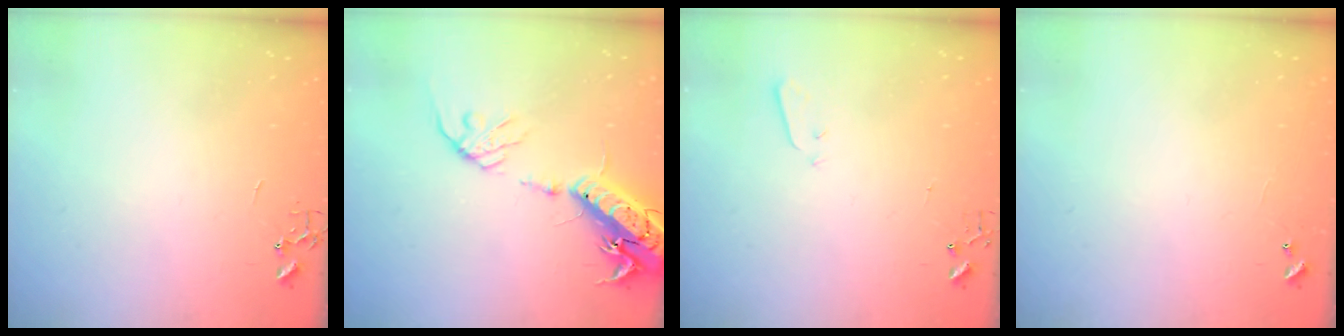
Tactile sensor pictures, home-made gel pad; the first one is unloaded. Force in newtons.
{"total": 18.1, "press": 17.7, "slide": 3.8}
{"total": 2.1, "press": 2.1, "slide": 0.3}
{"total": 5.1, "press": 5.0, "slide": 0.3}